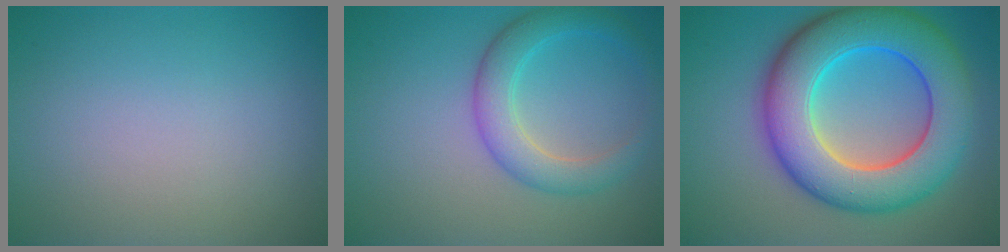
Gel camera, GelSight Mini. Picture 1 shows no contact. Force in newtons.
{"total": 3.9, "press": 3.9, "slide": 0.2}
{"total": 11.7, "press": 11.7, "slide": 0.3}